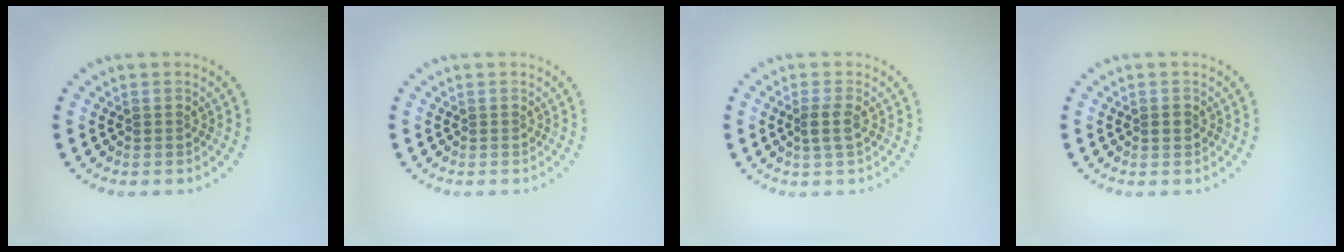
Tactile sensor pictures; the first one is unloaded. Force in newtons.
{"total": 0.0}
{"total": 1.7, "press": 1.4, "slide": 1.0}
{"total": 1.1, "press": 1.1, "slide": 0.1}